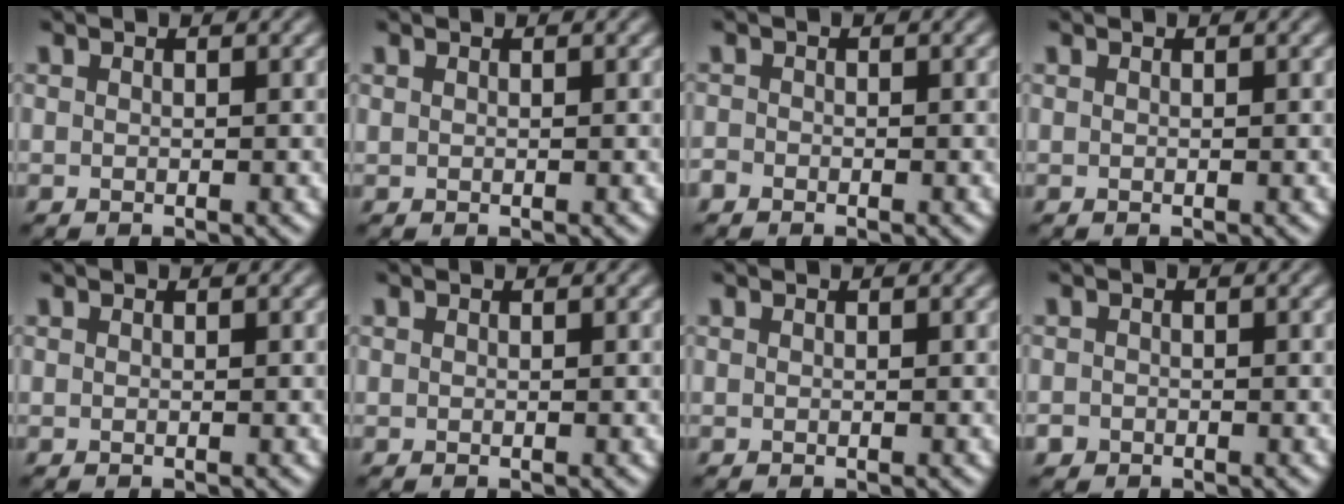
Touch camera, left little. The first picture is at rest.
{"total": 0.0}
{"total": 0.9, "force": [-0.7, 0.6, -0.1], "torque": [0.012, -0.001, -0.018]}
{"total": 0.0}
{"total": 0.0}
{"total": 0.0}
{"total": 0.0}
{"total": 0.8, "force": [-0.5, 0.5, -0.1], "torque": [0.012, -0.002, -0.014]}